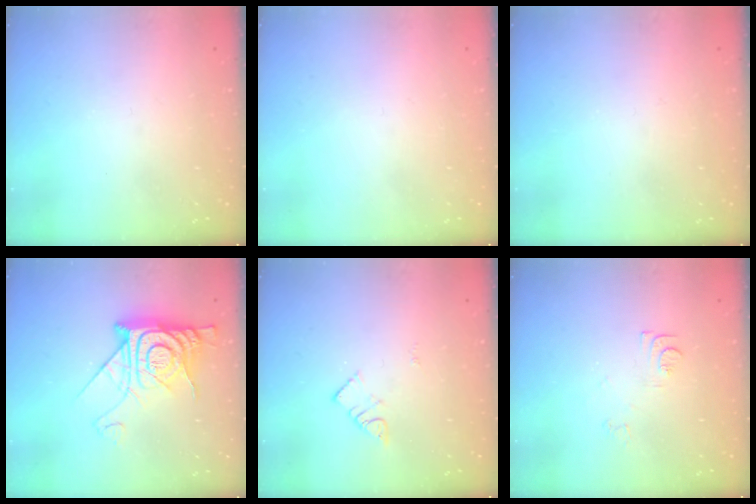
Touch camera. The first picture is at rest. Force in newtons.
{"total": 1.6, "press": 1.6, "slide": 0.1}
{"total": 2.6, "press": 2.5, "slide": 0.3}
{"total": 14.9, "press": 14.9, "slide": 1.4}
{"total": 3.8, "press": 3.8, "slide": 0.1}
{"total": 6.5, "press": 6.4, "slide": 0.8}